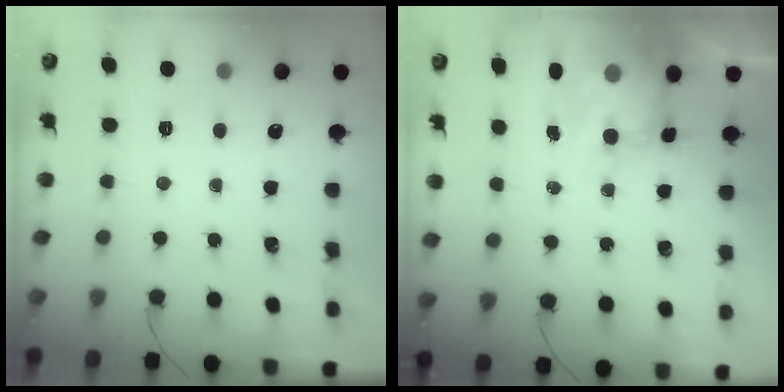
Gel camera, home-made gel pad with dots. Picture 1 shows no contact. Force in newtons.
{"total": 7.4, "press": 7.3, "slide": 0.9}